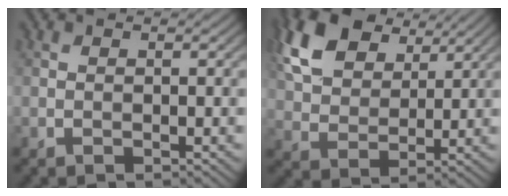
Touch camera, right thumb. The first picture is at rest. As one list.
[{"total": 12.0, "force": [6.7, 7.1, 7.0], "torque": [-0.181, 0.025, 0.126]}]